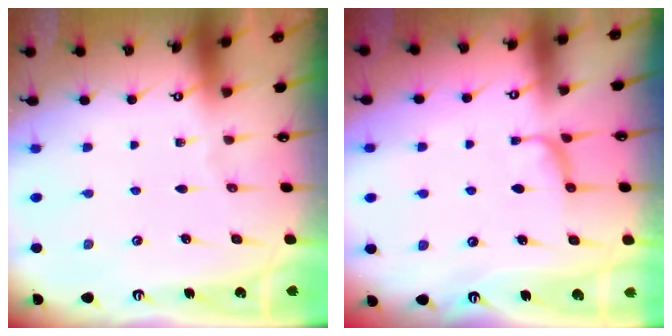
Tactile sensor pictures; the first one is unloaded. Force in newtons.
{"total": 2.6, "press": 2.4, "slide": 0.9}